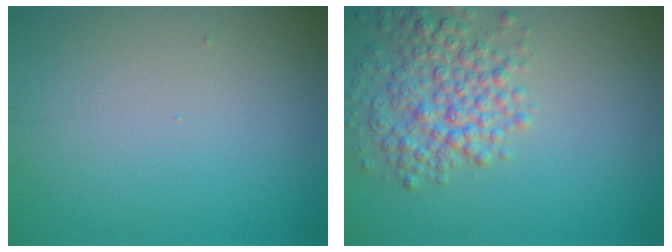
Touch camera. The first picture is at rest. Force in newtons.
{"total": 5.0, "press": 5.0, "slide": 0.2}